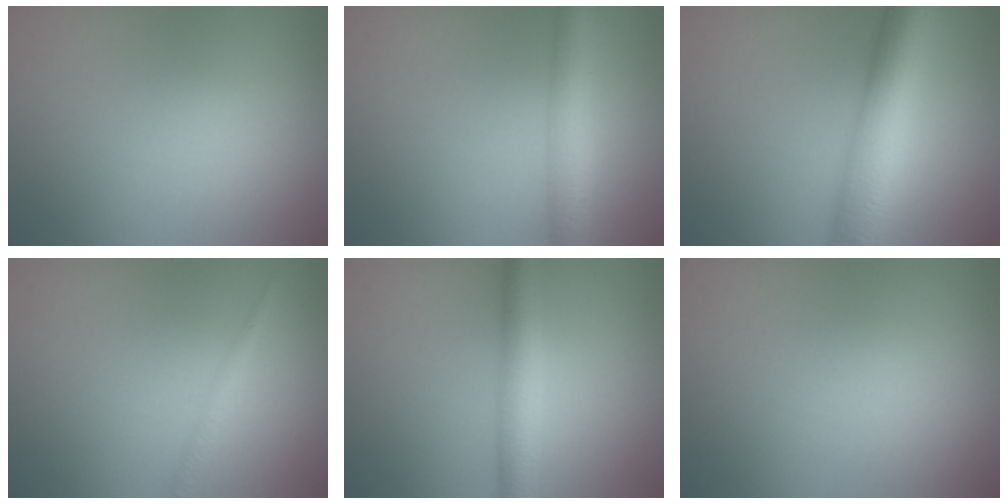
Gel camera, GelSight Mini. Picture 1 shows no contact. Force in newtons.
{"total": 4.0, "press": 4.0, "slide": 0.1}
{"total": 8.6, "press": 8.6, "slide": 0.2}
{"total": 1.0, "press": 1.0, "slide": 0.1}
{"total": 3.5, "press": 3.5, "slide": 0.1}
{"total": 0.0}